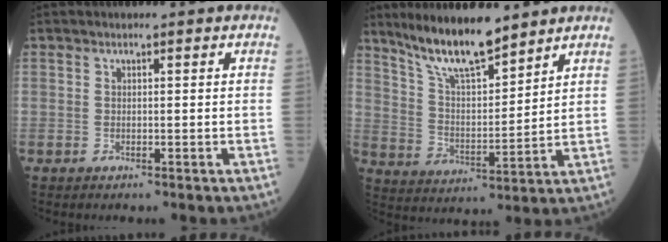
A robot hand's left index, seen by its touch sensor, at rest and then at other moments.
{"total": 11.6, "force": [9.7, 1.8, 6.1], "torque": [-0.117, -0.005, 0.183]}